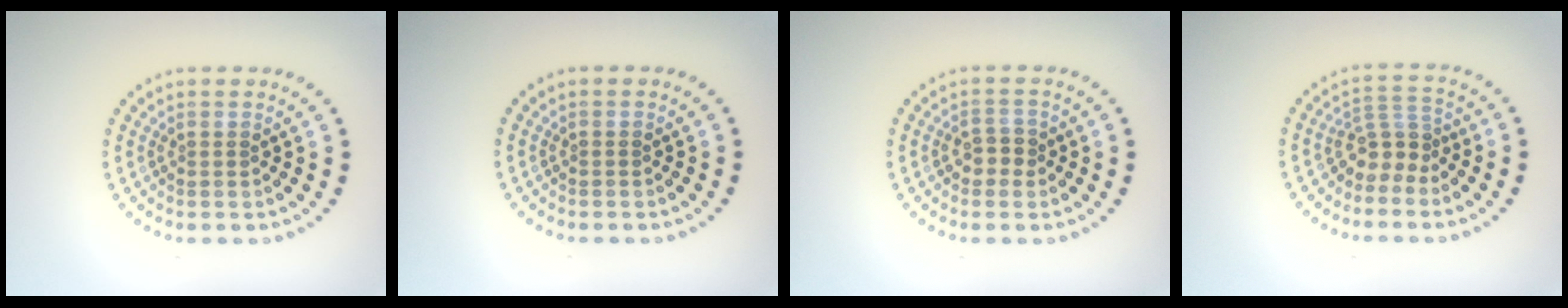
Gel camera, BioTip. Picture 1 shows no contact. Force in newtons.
{"total": 0.0}
{"total": 1.9, "press": 1.8, "slide": 0.6}
{"total": 2.9, "press": 2.0, "slide": 2.1}